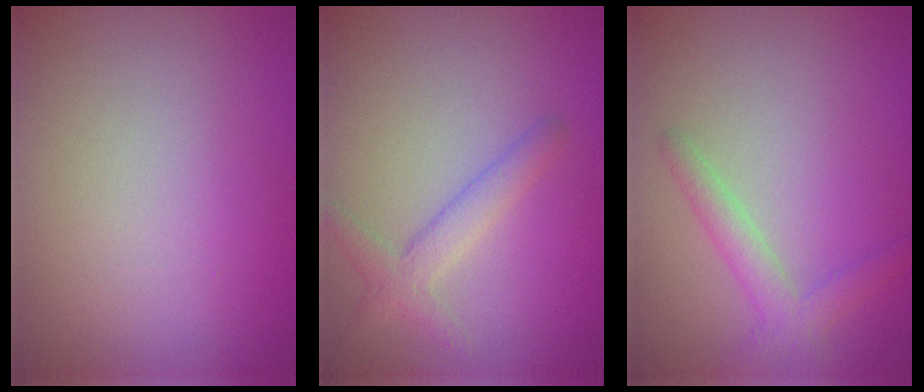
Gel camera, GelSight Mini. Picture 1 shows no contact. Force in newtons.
{"total": 2.4, "press": 2.4, "slide": 0.1}
{"total": 2.3, "press": 2.3, "slide": 0.1}